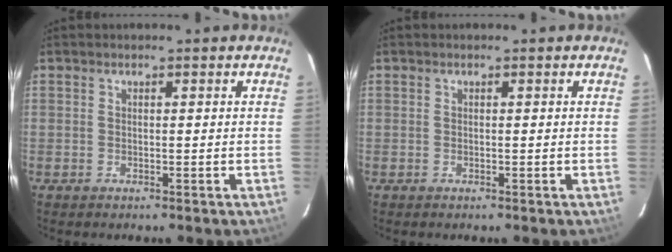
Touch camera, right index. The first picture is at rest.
{"total": 0.0}